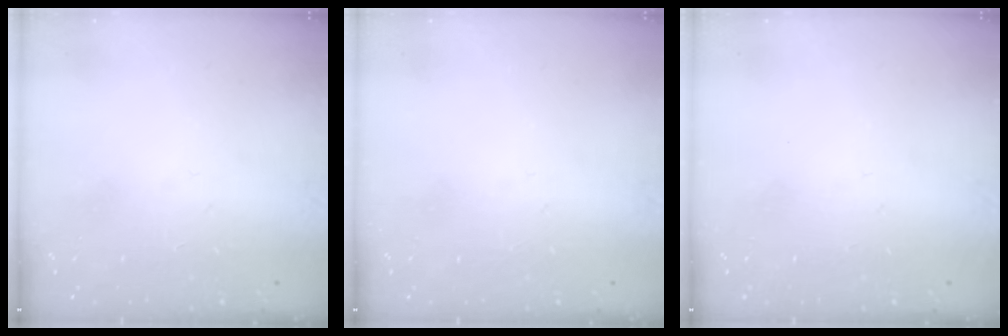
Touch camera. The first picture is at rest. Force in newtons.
{"total": 0.0}
{"total": 0.0}